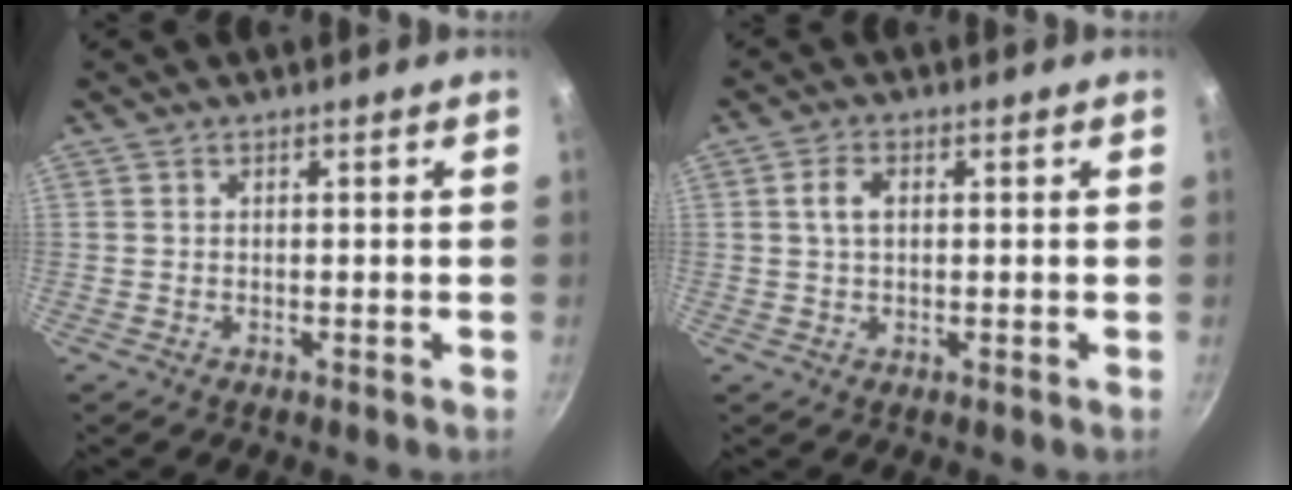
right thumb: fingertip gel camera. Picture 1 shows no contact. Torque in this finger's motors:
{"motor_torque": [-0.24, 0.30, 0.17, 0.54, 0.18]}